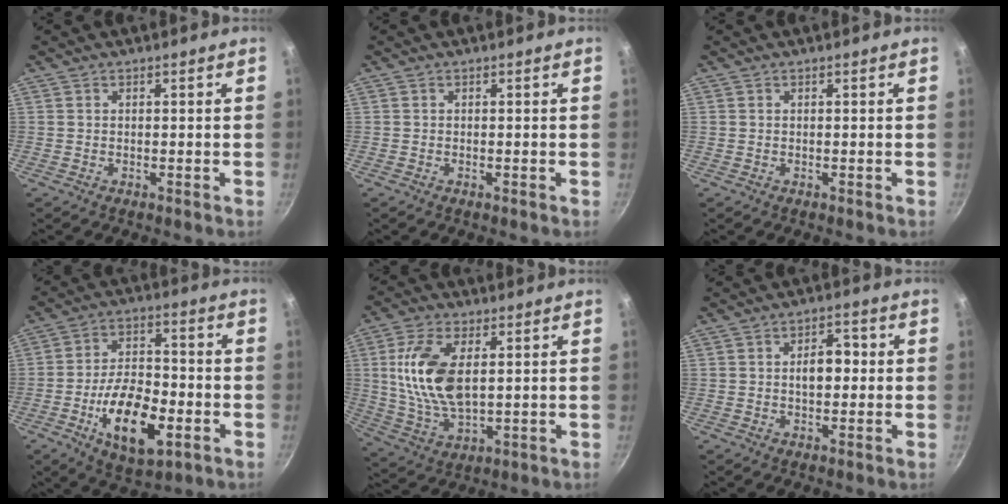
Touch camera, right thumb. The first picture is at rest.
{"total": 0.0}
{"total": 0.0}
{"total": 16.0, "force": [-5.3, 7.8, 12.9], "torque": [-0.204, 0.023, -0.086]}
{"total": 14.2, "force": [2.5, 7.4, 11.8], "torque": [-0.228, -0.009, 0.055]}
{"total": 5.6, "force": [0.2, 3.4, 4.4], "torque": [-0.039, 0.014, -0.002]}